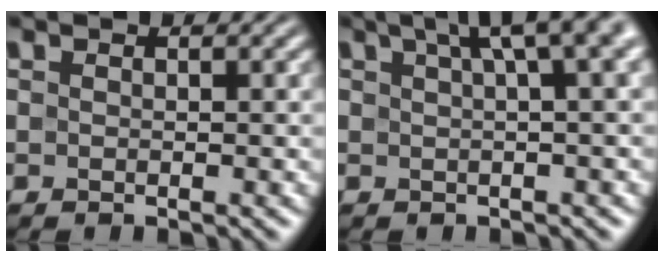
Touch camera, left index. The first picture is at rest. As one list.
[{"total": 7.2, "force": [3.8, 2.4, 5.6], "torque": [-0.069, 0.027, 0.063]}]